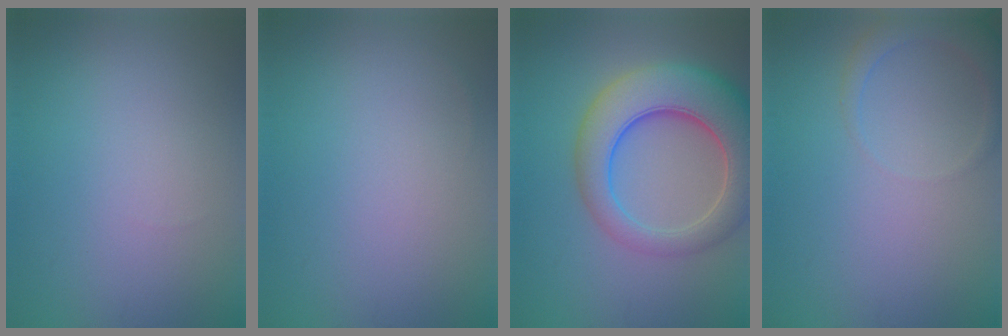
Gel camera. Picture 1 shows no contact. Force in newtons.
{"total": 0.0}
{"total": 8.7, "press": 8.7, "slide": 0.8}
{"total": 2.6, "press": 2.6, "slide": 0.2}